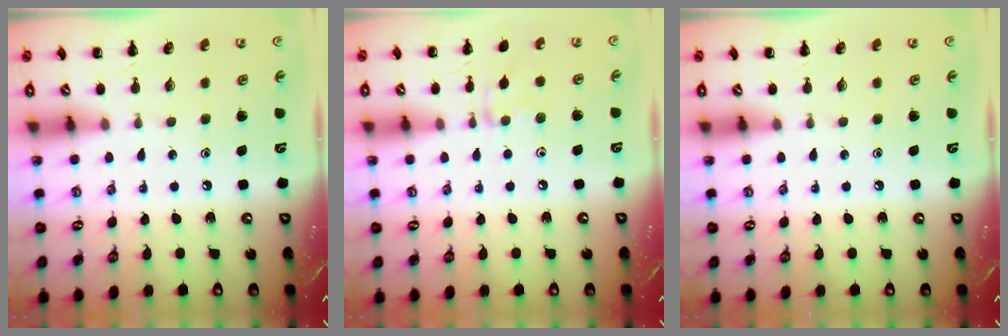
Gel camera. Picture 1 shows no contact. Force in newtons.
{"total": 5.0, "press": 4.9, "slide": 1.0}
{"total": 0.0}